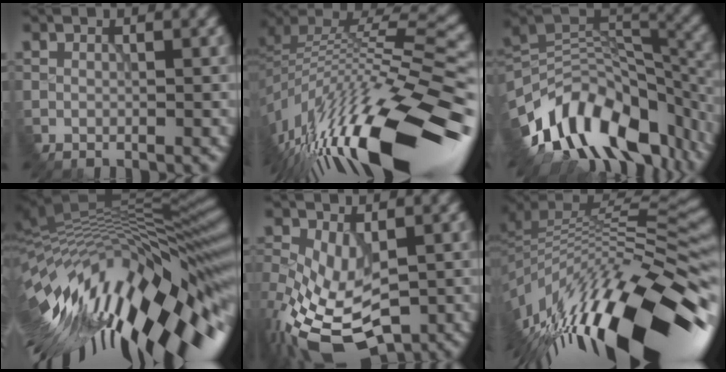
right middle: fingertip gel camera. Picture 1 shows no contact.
{"total": 15.9, "force": [-8.6, 5.3, 12.3], "torque": [-0.240, 0.013, -0.142]}
{"total": 13.6, "force": [-7.6, 7.3, 8.6], "torque": [-0.164, 0.017, -0.121]}
{"total": 17.0, "force": [-4.0, 5.7, 15.5], "torque": [-0.251, -0.008, -0.070]}
{"total": 9.3, "force": [-3.2, 4.7, 7.4], "torque": [-0.173, -0.019, -0.055]}
{"total": 15.6, "force": [-6.4, 5.6, 13.1], "torque": [-0.221, 0.011, -0.110]}